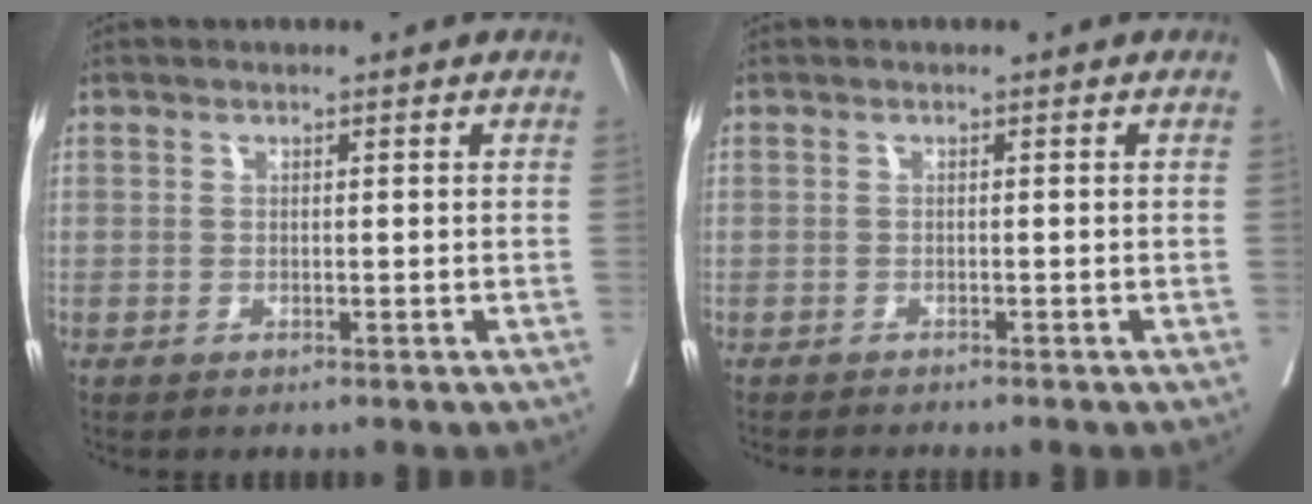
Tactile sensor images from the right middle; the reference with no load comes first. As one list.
[{"total": 1.9, "force": [-1.8, -0.1, 0.4], "torque": [-0.009, -0.005, -0.026]}]